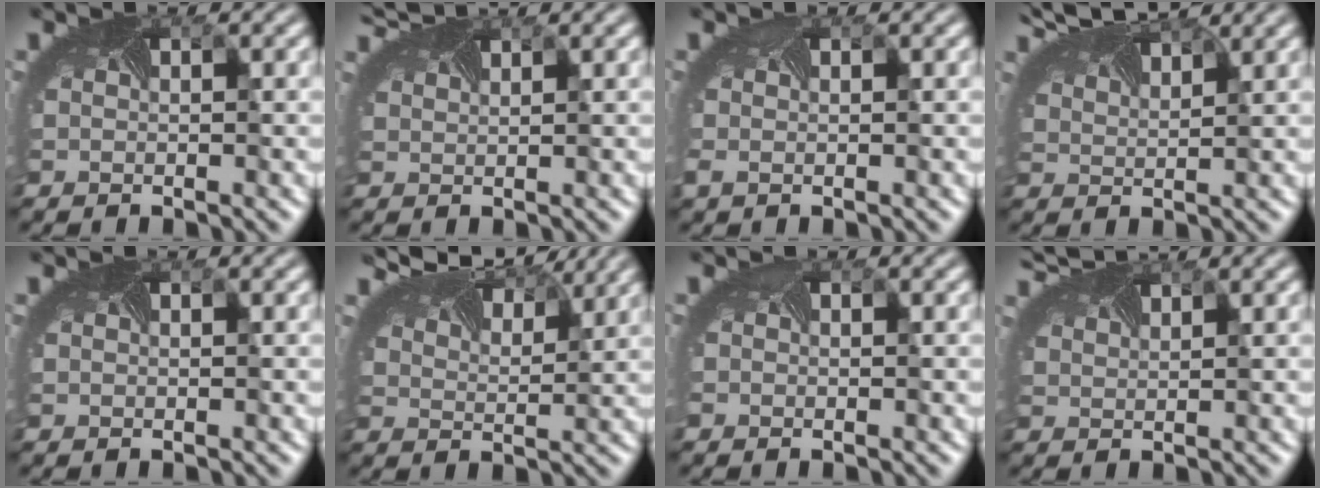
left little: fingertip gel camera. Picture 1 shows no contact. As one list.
[{"total": 2.2, "force": [2.2, -0.1, 0.3], "torque": [-0.011, 0.007, 0.037]}, {"total": 1.1, "force": [-0.2, 0.7, 0.8], "torque": [-0.027, -0.002, -0.006]}, {"total": 5.4, "force": [4.8, 1.1, 2.1], "torque": [-0.047, 0.018, 0.064]}, {"total": 0.0}, {"total": 6.2, "force": [5.5, 1.5, 2.6], "torque": [-0.056, 0.014, 0.077]}, {"total": 0.5, "force": [-0.4, 0.3, 0.1], "torque": [-0.004, -0.005, -0.006]}, {"total": 2.7, "force": [2.7, 0.0, 0.5], "torque": [-0.019, 0.008, 0.045]}]